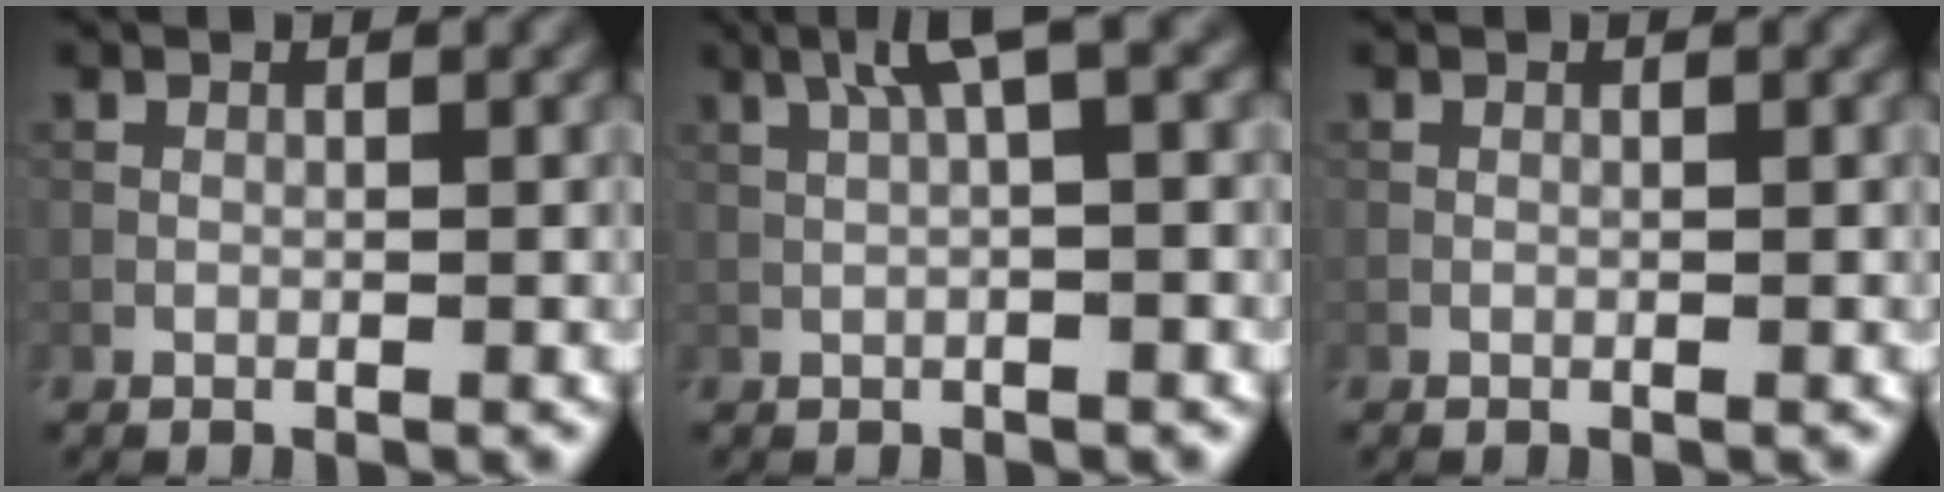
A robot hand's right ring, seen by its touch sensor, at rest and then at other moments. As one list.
[{"total": 3.6, "force": [1.4, 0.4, 3.3], "torque": [-0.063, 0.015, 0.024]}, {"total": 0.0}]